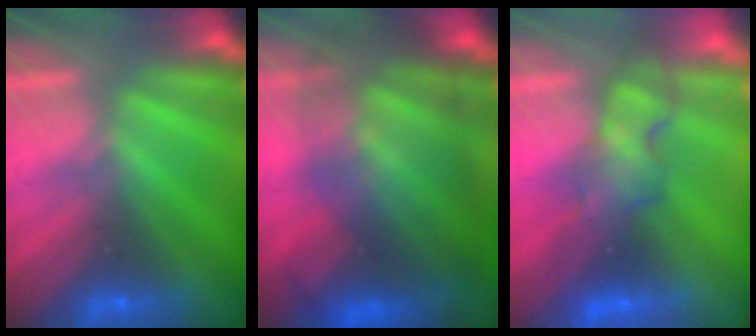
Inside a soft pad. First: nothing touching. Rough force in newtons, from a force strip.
{"total": 9.6}
{"total": 3.9}